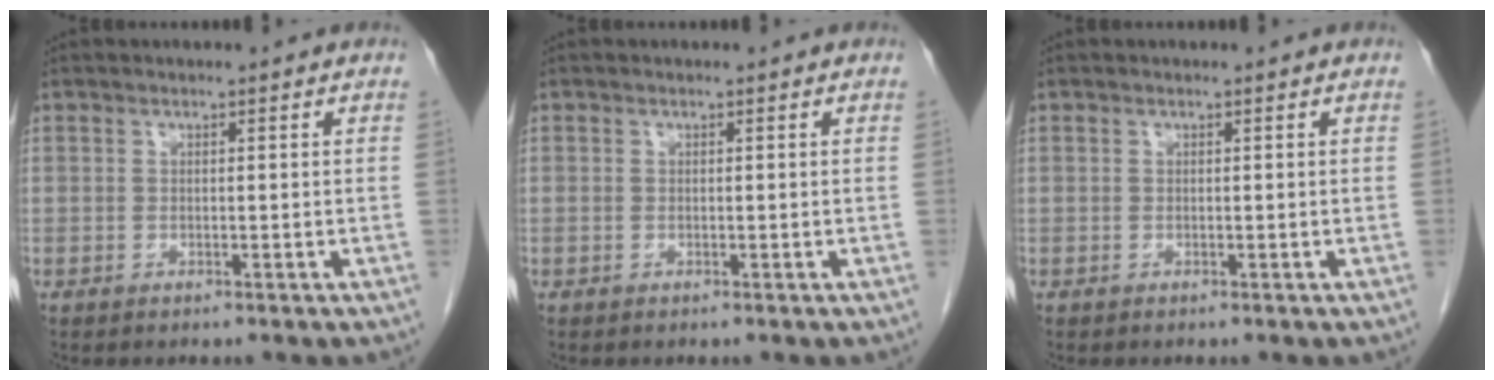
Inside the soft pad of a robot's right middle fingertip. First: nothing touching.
{"total": 0.0}
{"total": 0.0}